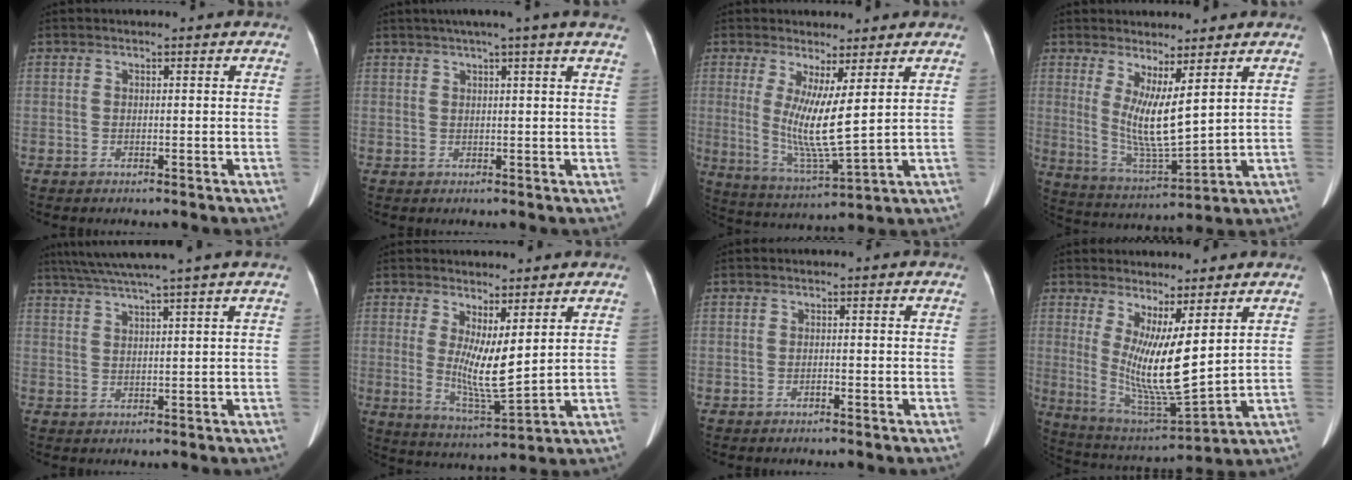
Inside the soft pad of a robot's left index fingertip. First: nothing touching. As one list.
[{"total": 8.4, "force": [6.5, -0.9, 5.2], "torque": [-0.071, 0.028, 0.069]}, {"total": 9.1, "force": [1.9, 0.3, 8.9], "torque": [-0.181, -0.037, 0.040]}, {"total": 8.5, "force": [2.9, 0.7, 8.0], "torque": [-0.160, -0.036, 0.062]}, {"total": 8.7, "force": [7.0, -2.0, 4.7], "torque": [-0.076, 0.023, 0.105]}, {"total": 7.5, "force": [1.9, 0.8, 7.2], "torque": [-0.140, -0.033, 0.042]}, {"total": 0.7, "force": [-0.5, 0.1, 0.4], "torque": [-0.006, 0.002, -0.008]}, {"total": 11.0, "force": [3.0, 1.0, 10.5], "torque": [-0.206, -0.038, 0.064]}]